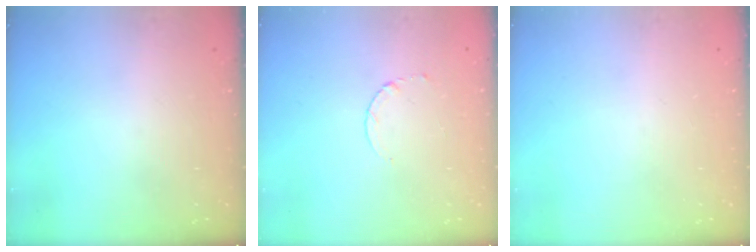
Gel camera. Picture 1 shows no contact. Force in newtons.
{"total": 2.6, "press": 2.6, "slide": 0.3}
{"total": 0.0}